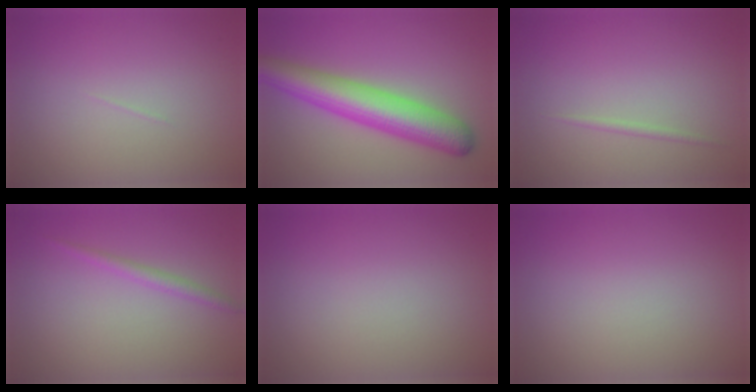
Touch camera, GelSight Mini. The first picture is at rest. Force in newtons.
{"total": 7.6, "press": 7.6, "slide": 0.2}
{"total": 0.6, "press": 0.6, "slide": 0.0}
{"total": 1.3, "press": 1.3, "slide": 0.1}
{"total": 0.0}
{"total": 0.0}